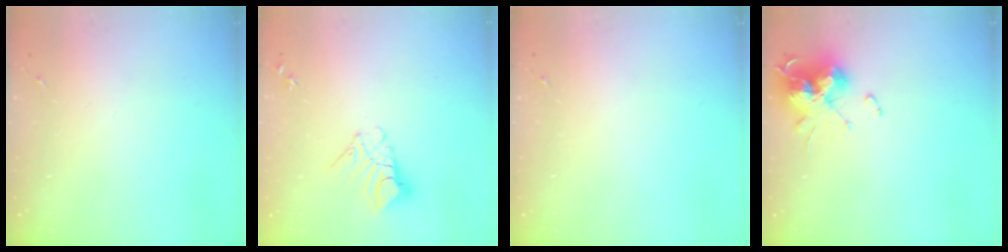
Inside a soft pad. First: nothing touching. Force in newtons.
{"total": 9.6, "press": 9.6, "slide": 1.0}
{"total": 0.0}
{"total": 15.7, "press": 15.7, "slide": 0.1}